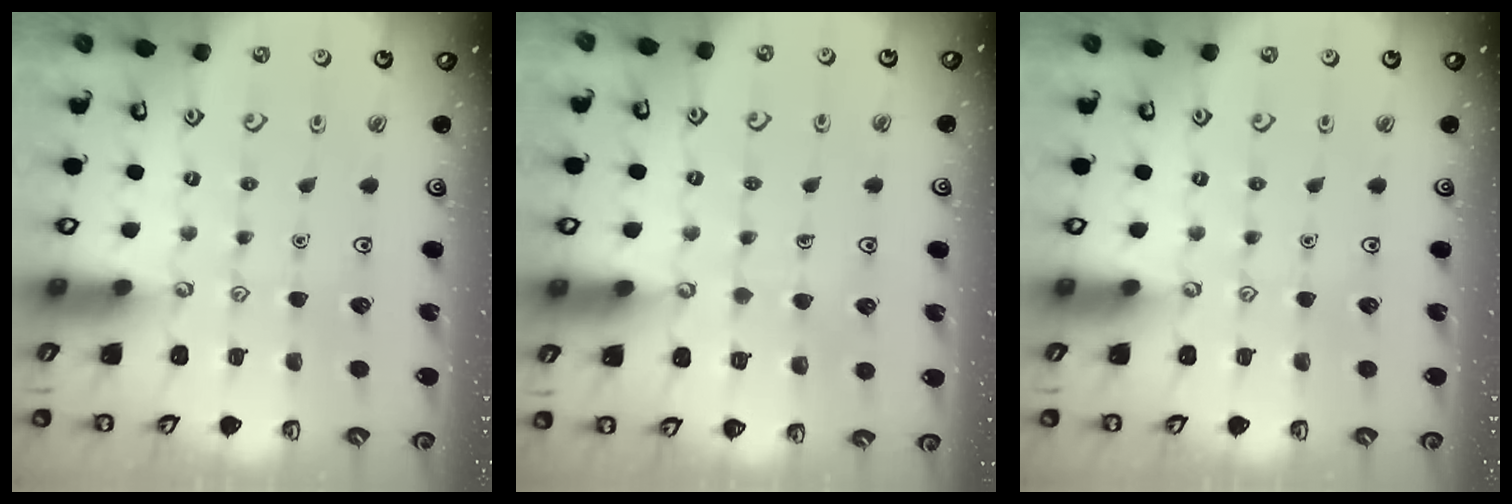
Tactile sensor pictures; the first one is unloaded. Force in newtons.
{"total": 4.7, "press": 4.6, "slide": 0.4}
{"total": 0.0}